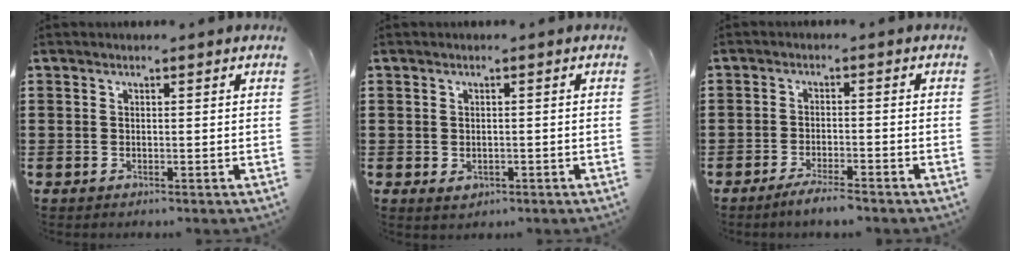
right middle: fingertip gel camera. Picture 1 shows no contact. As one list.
[{"total": 1.1, "force": [-0.3, 0.8, 0.6], "torque": [-0.014, 0.001, -0.006]}, {"total": 2.9, "force": [-2.6, 0.0, 1.4], "torque": [-0.031, -0.002, -0.049]}]